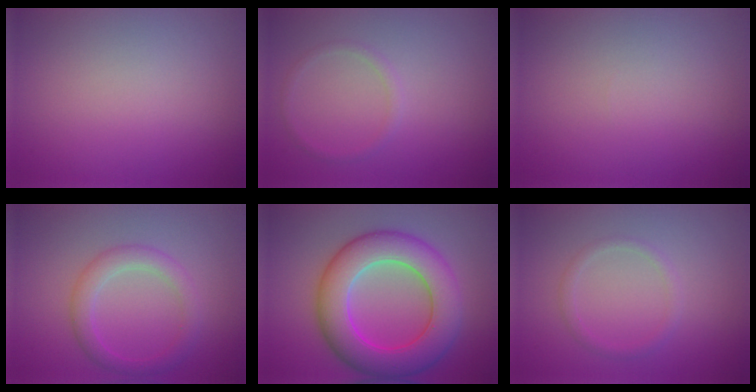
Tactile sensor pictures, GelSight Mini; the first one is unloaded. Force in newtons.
{"total": 1.0, "press": 0.9, "slide": 0.2}
{"total": 0.0}
{"total": 2.8, "press": 2.8, "slide": 0.0}
{"total": 9.0, "press": 9.0, "slide": 0.1}
{"total": 1.2, "press": 1.2, "slide": 0.1}